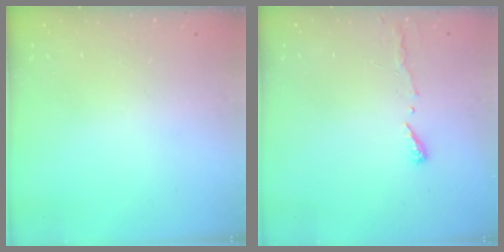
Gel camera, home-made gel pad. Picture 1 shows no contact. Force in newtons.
{"total": 3.5, "press": 3.4, "slide": 0.3}